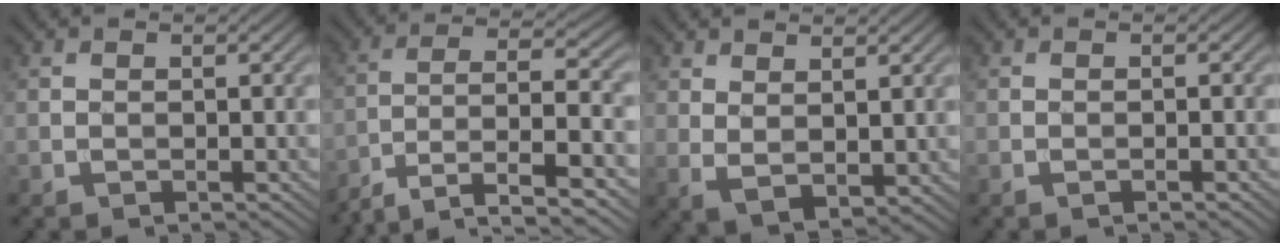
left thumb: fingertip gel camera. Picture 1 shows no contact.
{"total": 10.0, "force": [-6.4, 3.1, 7.0], "torque": [-0.124, -0.005, -0.119]}
{"total": 3.6, "force": [1.9, 1.5, 2.6], "torque": [-0.062, -0.009, 0.046]}
{"total": 1.1, "force": [-0.5, 0.0, 1.0], "torque": [-0.019, 0.003, -0.012]}